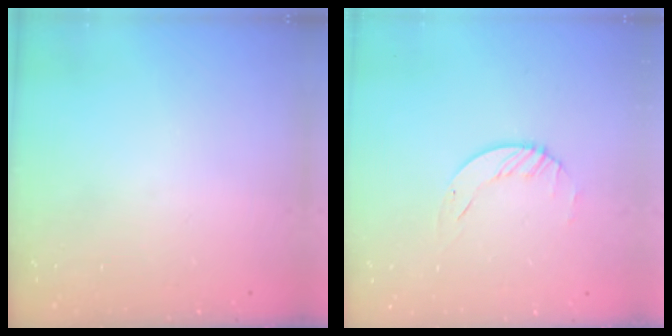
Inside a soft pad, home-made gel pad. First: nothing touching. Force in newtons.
{"total": 2.3, "press": 2.3, "slide": 0.3}